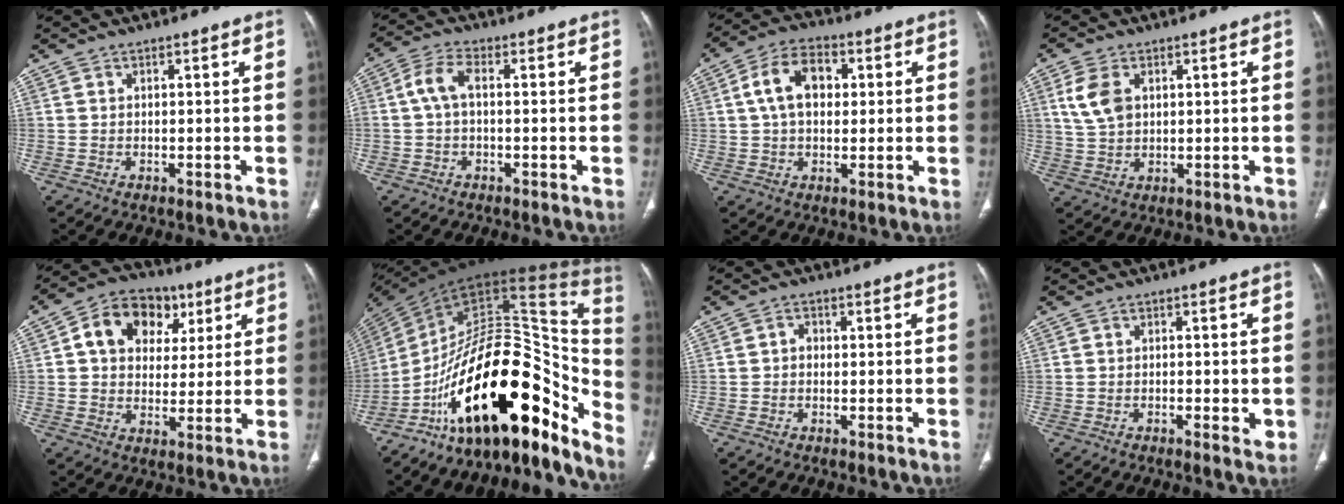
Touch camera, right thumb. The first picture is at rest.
{"total": 5.2, "force": [0.0, 2.6, 4.5], "torque": [-0.098, 0.016, -0.010]}
{"total": 9.9, "force": [1.8, 6.5, 7.2], "torque": [-0.116, 0.018, 0.028]}
{"total": 6.9, "force": [2.2, 4.4, 4.7], "torque": [-0.095, -0.001, 0.049]}
{"total": 13.5, "force": [4.6, 10.4, 7.3], "torque": [-0.081, 0.006, 0.068]}
{"total": 34.9, "force": [-17.5, 14.8, 26.4], "torque": [-0.308, 0.099, -0.273]}
{"total": 0.7, "force": [0.0, 0.6, 0.4], "torque": [-0.004, 0.002, -0.003]}
{"total": 2.8, "force": [-0.7, 1.0, 2.5], "torque": [-0.036, -0.002, -0.011]}